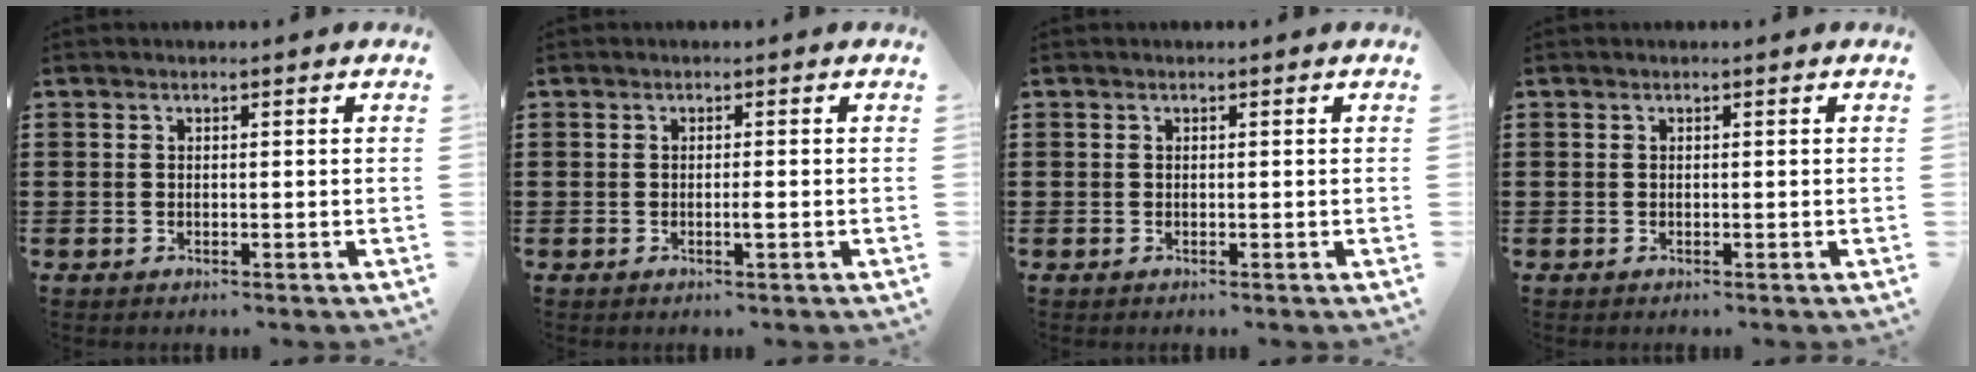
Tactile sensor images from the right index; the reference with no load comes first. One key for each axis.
{"total": 1.1, "fx": -0.4, "fy": 0.0, "fz": 1.0, "tx": -0.019, "ty": -0.004, "tz": -0.007}
{"total": 0.0}
{"total": 0.0}